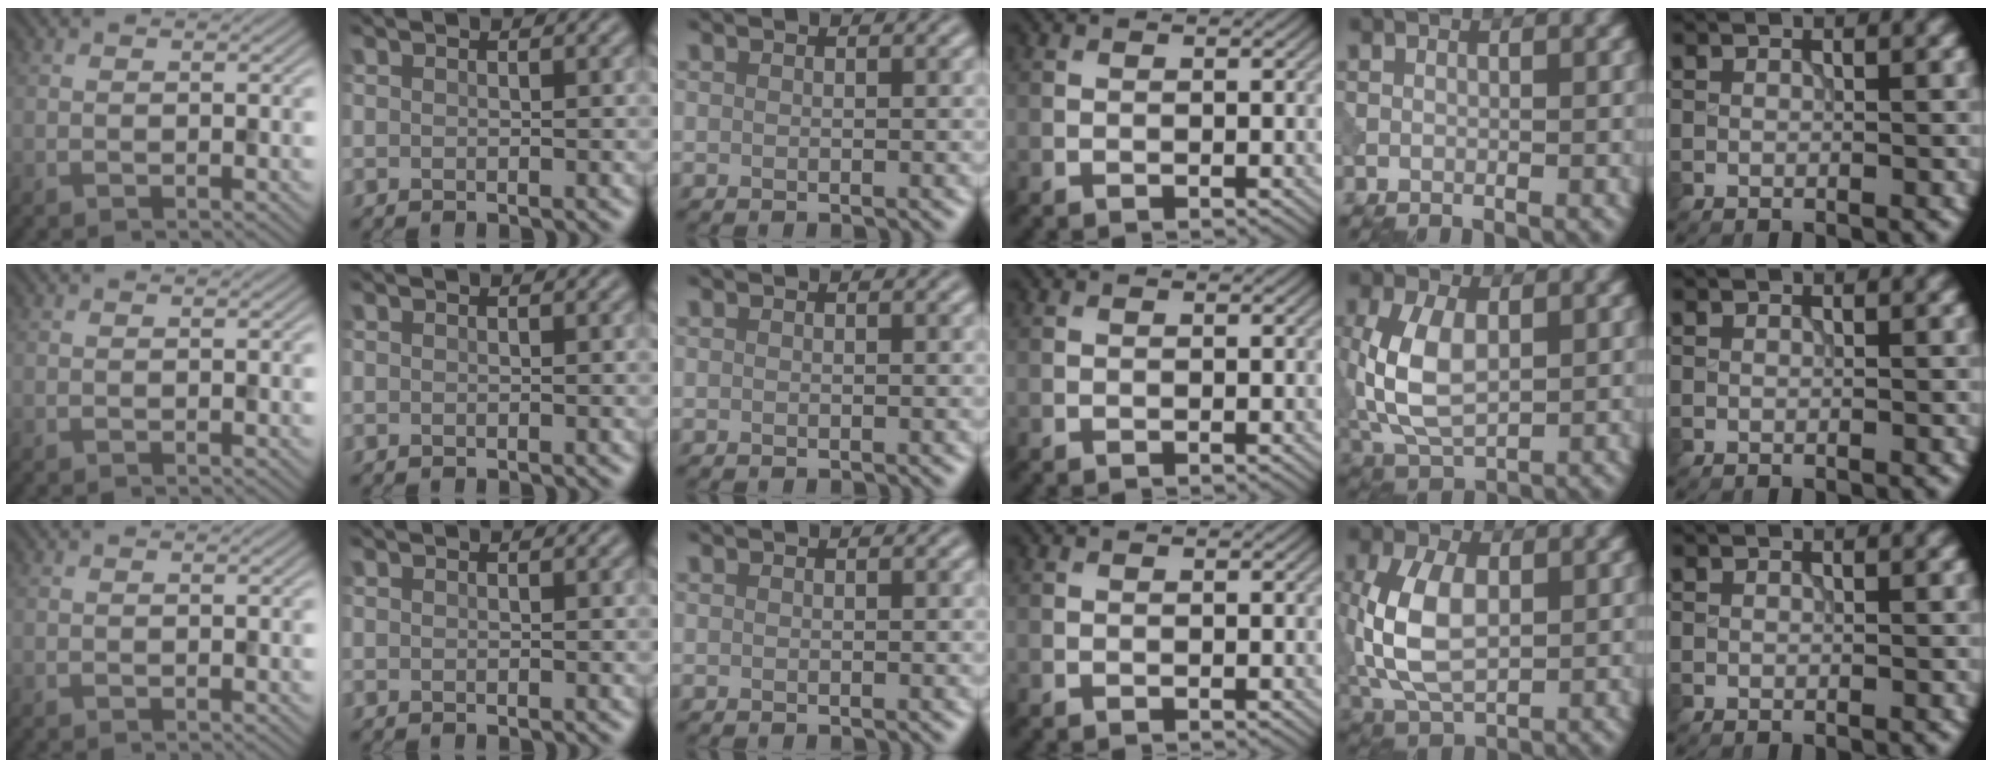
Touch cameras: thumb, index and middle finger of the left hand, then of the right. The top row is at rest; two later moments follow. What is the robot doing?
{"motion": "press", "object": "tv remote"}